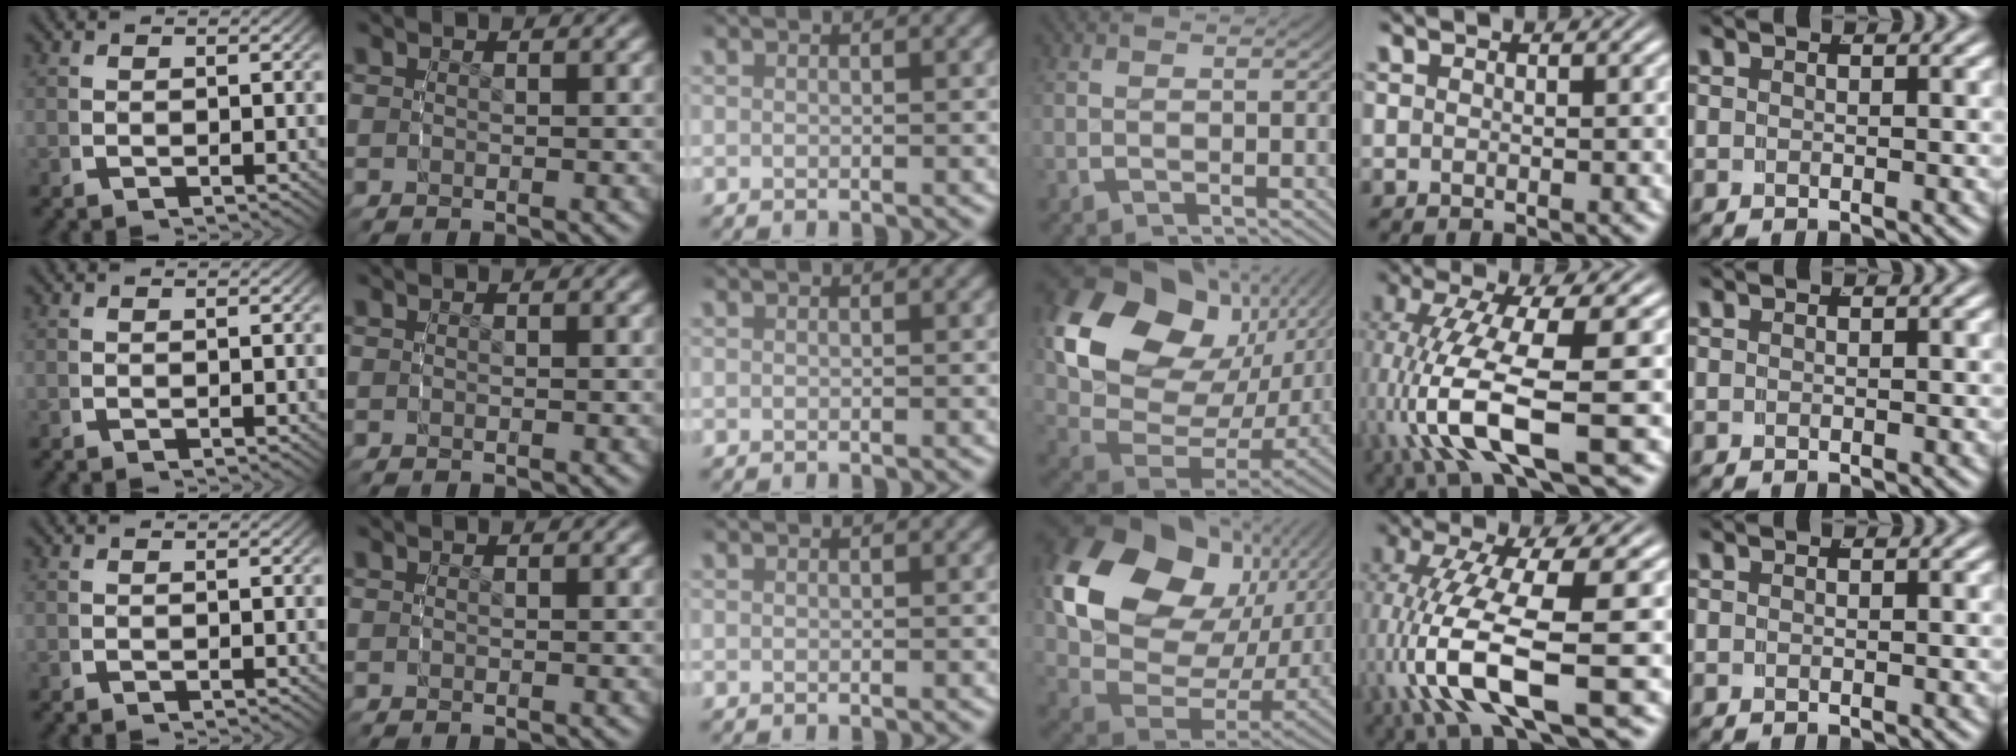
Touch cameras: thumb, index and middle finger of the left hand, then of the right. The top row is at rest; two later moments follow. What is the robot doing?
{"motion": "grasp_and_lifting", "object": "bowl"}